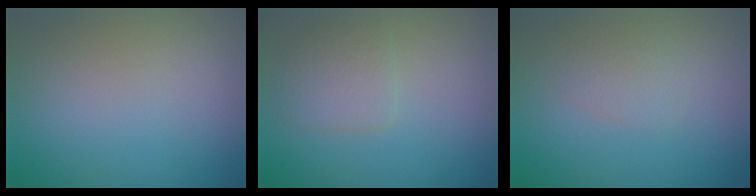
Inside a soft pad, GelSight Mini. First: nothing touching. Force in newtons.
{"total": 2.5, "press": 2.5, "slide": 0.1}
{"total": 1.4, "press": 1.4, "slide": 0.1}